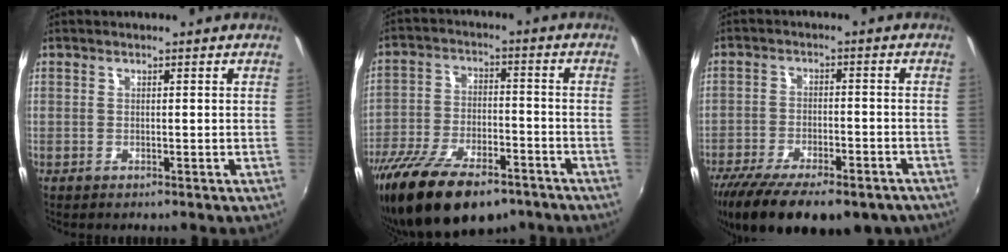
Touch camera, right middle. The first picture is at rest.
{"total": 18.5, "force": [-13.1, 7.6, 10.5], "torque": [-0.218, -0.037, -0.219]}
{"total": 22.6, "force": [-16.5, 8.7, 12.7], "torque": [-0.246, -0.046, -0.238]}